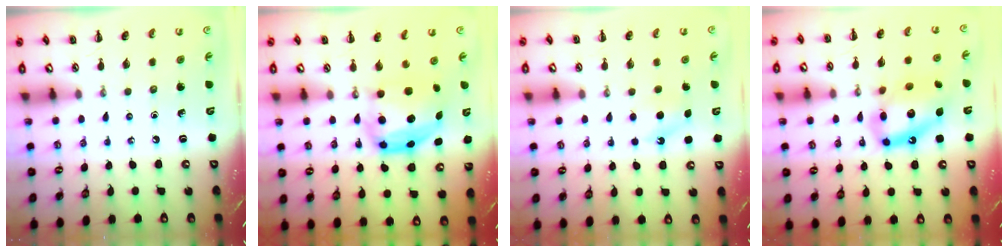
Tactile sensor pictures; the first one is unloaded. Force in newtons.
{"total": 5.9, "press": 5.9, "slide": 0.7}
{"total": 5.4, "press": 5.2, "slide": 1.2}
{"total": 15.7, "press": 15.3, "slide": 3.2}